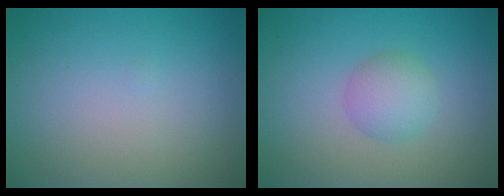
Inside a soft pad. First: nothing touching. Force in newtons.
{"total": 2.4, "press": 2.4, "slide": 0.0}